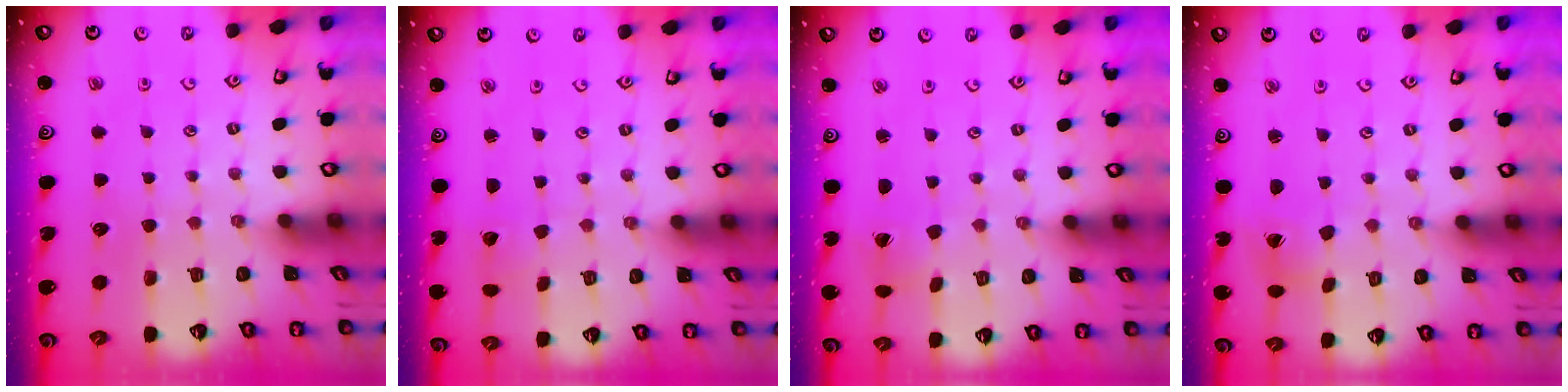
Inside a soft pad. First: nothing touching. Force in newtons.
{"total": 1.6, "press": 1.6, "slide": 0.0}
{"total": 1.5, "press": 1.5, "slide": 0.1}
{"total": 2.5, "press": 2.5, "slide": 0.3}